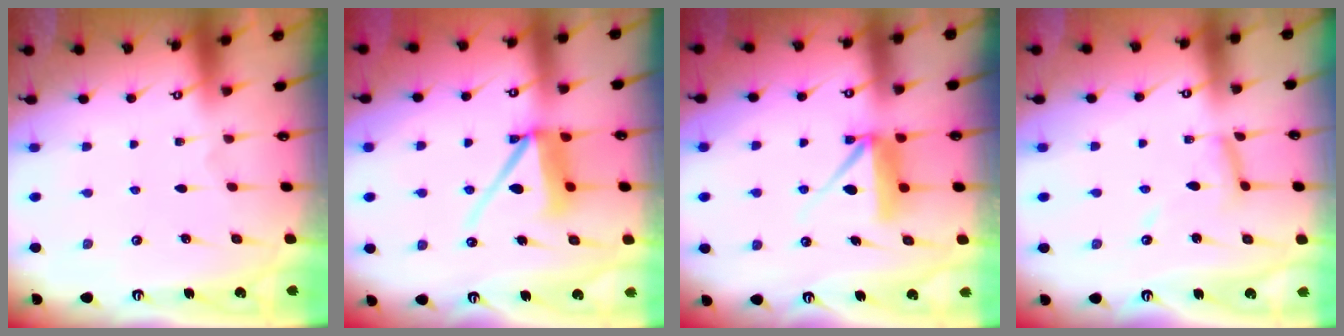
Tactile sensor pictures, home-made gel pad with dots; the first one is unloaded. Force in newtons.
{"total": 10.6, "press": 10.5, "slide": 1.4}
{"total": 8.4, "press": 8.4, "slide": 0.6}
{"total": 7.6, "press": 7.6, "slide": 0.2}